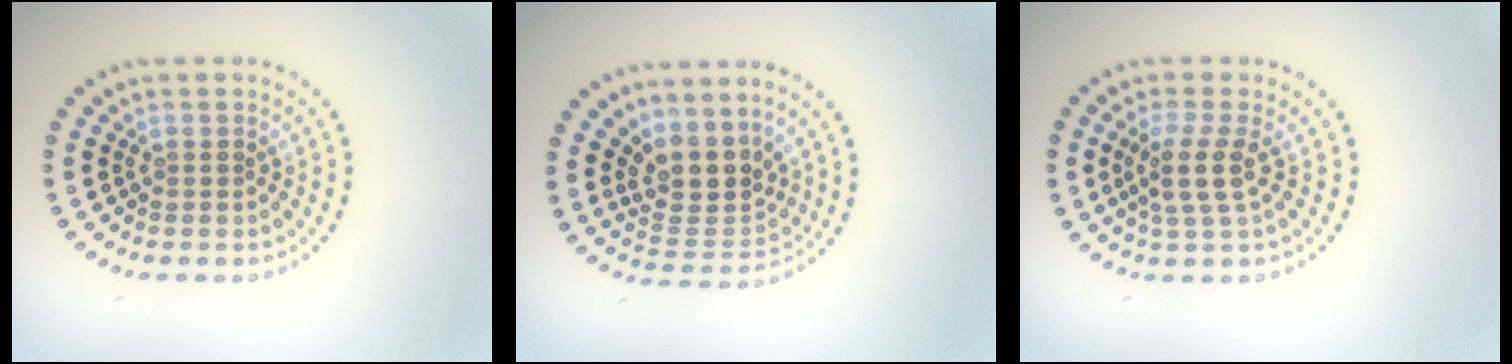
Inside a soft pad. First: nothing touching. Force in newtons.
{"total": 3.8, "press": 3.0, "slide": 2.4}
{"total": 2.9, "press": 2.4, "slide": 1.7}